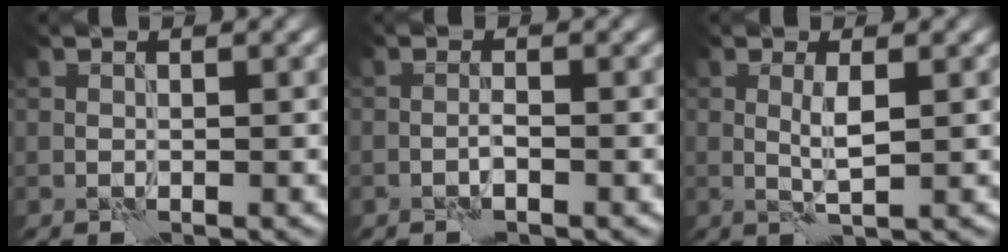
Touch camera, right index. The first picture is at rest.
{"total": 0.8, "force": [-0.4, -0.1, 0.6], "torque": [-0.011, 0.004, -0.010]}
{"total": 1.9, "force": [0.5, 0.1, 1.8], "torque": [-0.039, 0.000, 0.008]}